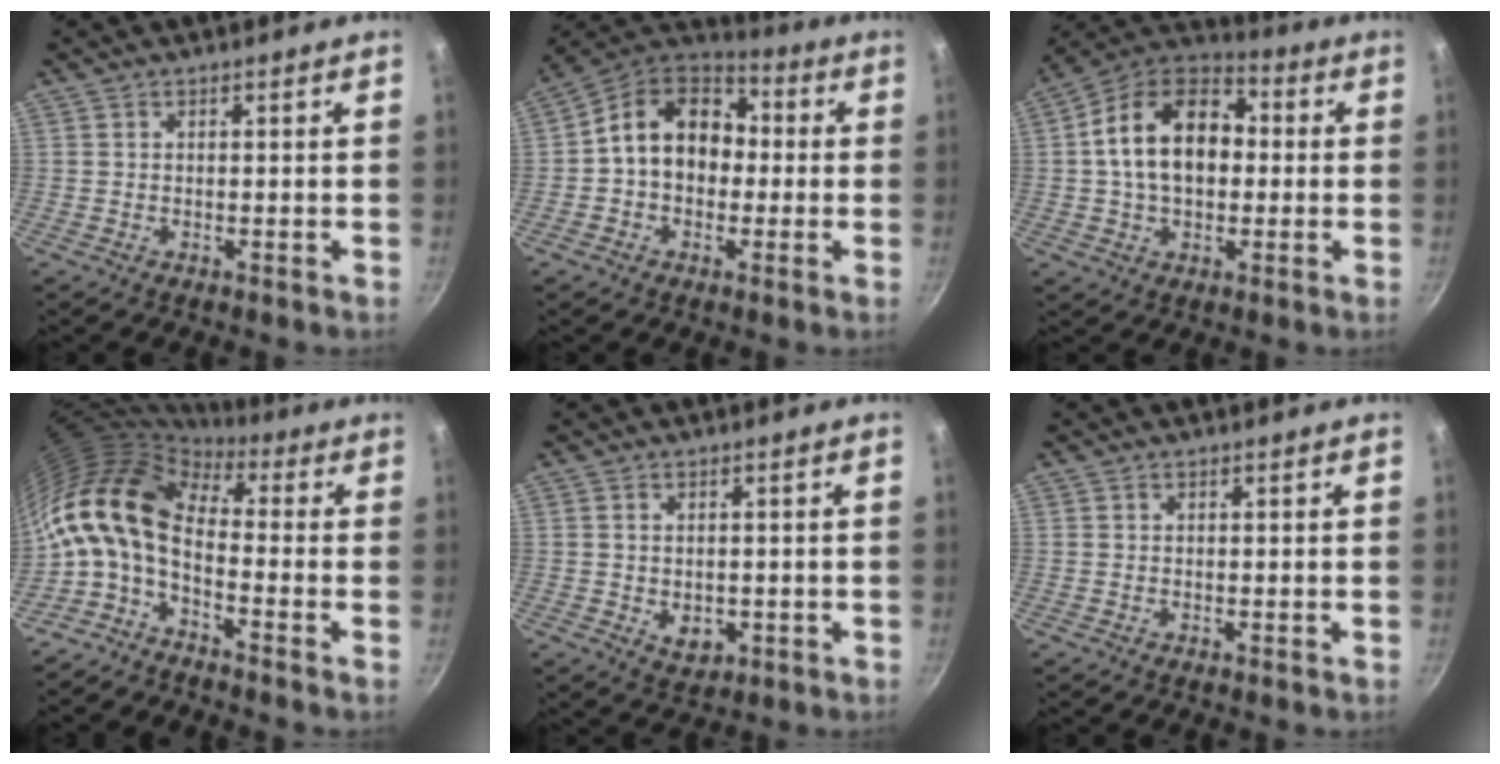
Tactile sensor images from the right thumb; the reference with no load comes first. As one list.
[{"total": 14.5, "force": [0.5, 11.0, 9.3], "torque": [-0.108, 0.039, -0.012]}, {"total": 17.4, "force": [1.1, 11.8, 12.8], "torque": [-0.188, 0.035, 0.000]}, {"total": 13.1, "force": [-0.6, 7.0, 11.0], "torque": [-0.206, 0.024, -0.029]}, {"total": 4.1, "force": [-0.7, 3.0, 2.7], "torque": [-0.035, -0.007, -0.003]}, {"total": 0.0}]